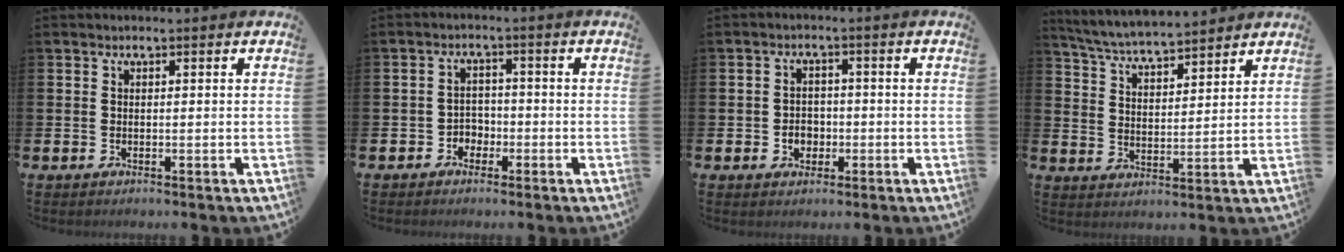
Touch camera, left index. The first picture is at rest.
{"total": 2.5, "force": [-1.7, 1.9, 0.4], "torque": [-0.015, 0.007, -0.040]}
{"total": 2.6, "force": [-0.8, 2.3, 1.0], "torque": [-0.009, -0.002, -0.024]}
{"total": 5.6, "force": [5.5, 0.3, 0.9], "torque": [-0.042, -0.033, 0.096]}